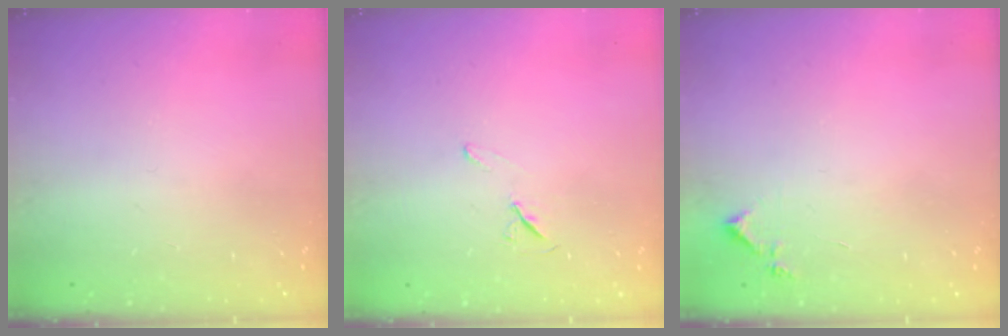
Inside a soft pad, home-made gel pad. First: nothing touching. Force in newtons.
{"total": 5.7, "press": 5.2, "slide": 2.4}
{"total": 4.9, "press": 4.8, "slide": 0.5}